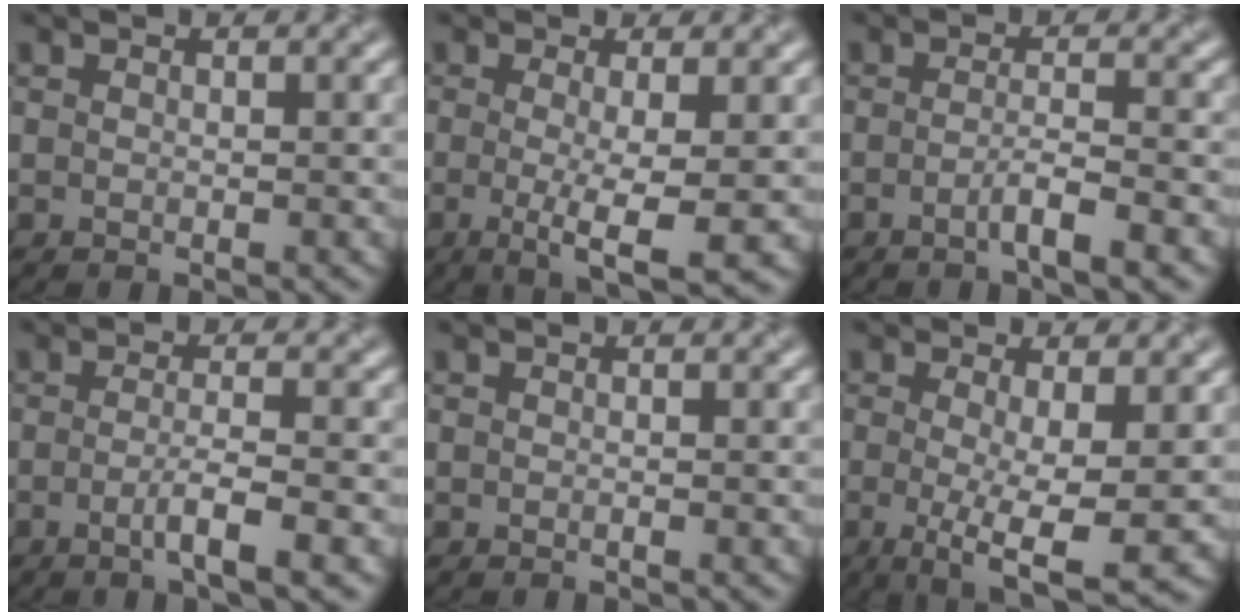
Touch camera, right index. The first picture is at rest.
{"total": 5.3, "force": [-1.5, 0.8, 5.0], "torque": [-0.078, -0.005, -0.015]}
{"total": 2.9, "force": [-1.7, 0.3, 2.3], "torque": [-0.035, 0.010, -0.028]}
{"total": 3.5, "force": [-1.6, 0.6, 3.1], "torque": [-0.049, 0.003, -0.021]}
{"total": 0.6, "force": [-0.2, 0.2, 0.6], "torque": [-0.007, 0.002, -0.006]}
{"total": 7.0, "force": [-1.5, 1.6, 6.7], "torque": [-0.098, -0.006, -0.015]}